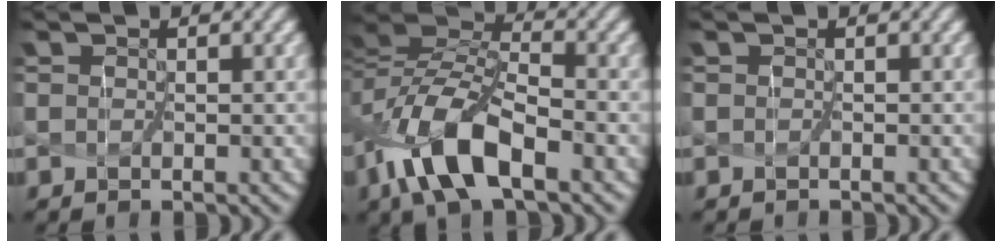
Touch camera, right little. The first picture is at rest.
{"total": 8.5, "force": [-4.3, 3.3, 6.5], "torque": [-0.137, 0.007, -0.082]}
{"total": 0.6, "force": [-0.5, -0.2, -0.3], "torque": [0.001, -0.003, -0.004]}